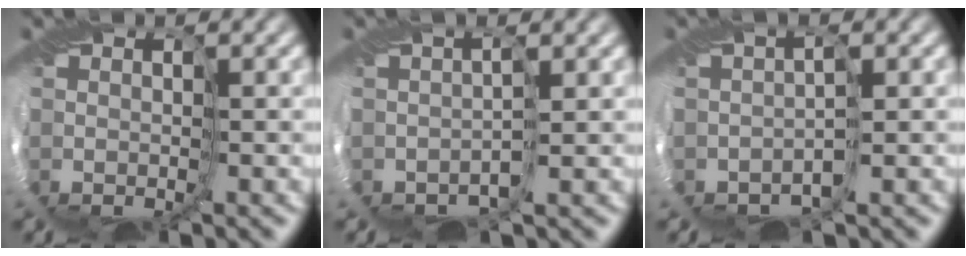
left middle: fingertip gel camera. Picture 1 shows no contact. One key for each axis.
{"total": 0.5, "fx": -0.3, "fy": -0.3, "fz": 0.2, "tx": -0.022, "ty": 0.006, "tz": -0.006}
{"total": 1.0, "fx": -0.9, "fy": -0.3, "fz": -0.4, "tx": 0.003, "ty": 0.001, "tz": -0.016}